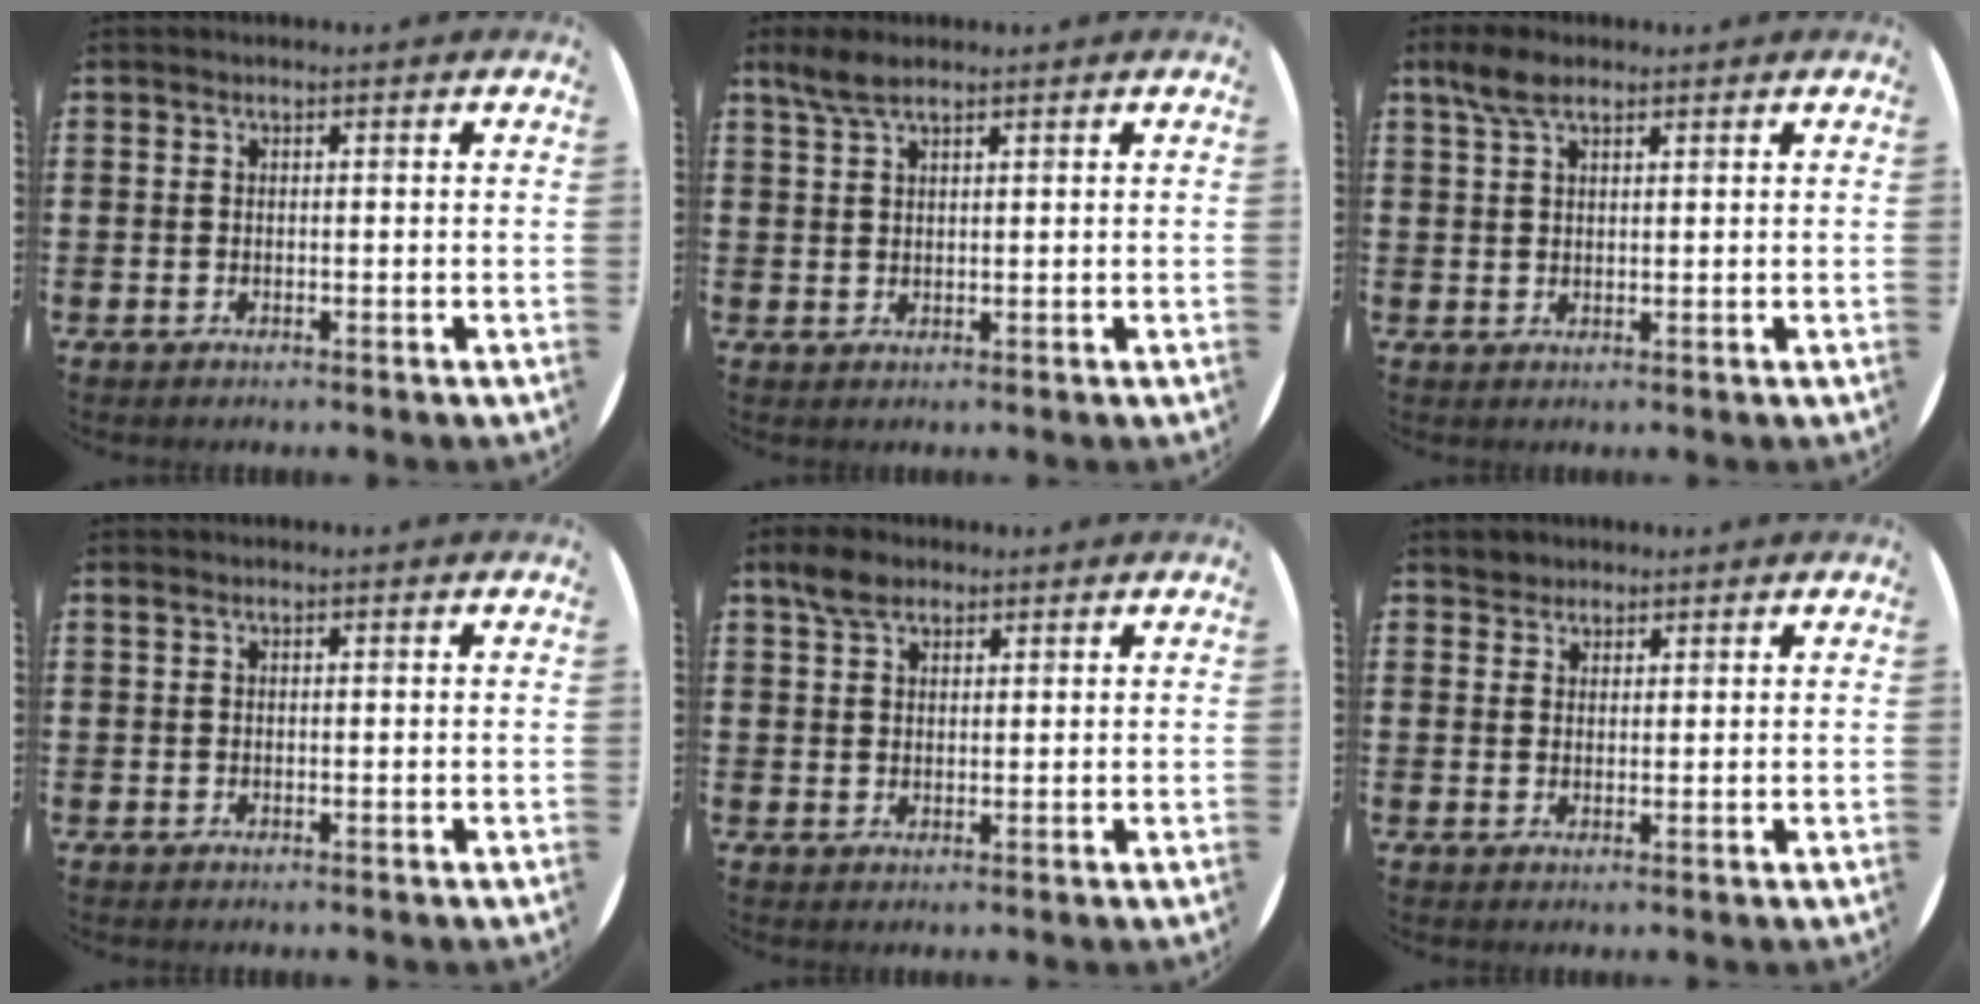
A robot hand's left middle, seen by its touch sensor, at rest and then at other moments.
{"total": 3.0, "force": [2.3, 0.8, 1.8], "torque": [-0.039, 0.004, 0.042]}
{"total": 3.6, "force": [2.5, 1.5, 2.1], "torque": [-0.039, 0.004, 0.044]}
{"total": 0.0}
{"total": 3.4, "force": [2.5, 1.7, 1.4], "torque": [-0.024, 0.005, 0.046]}
{"total": 1.8, "force": [1.6, 0.8, -0.2], "torque": [0.010, -0.001, 0.032]}